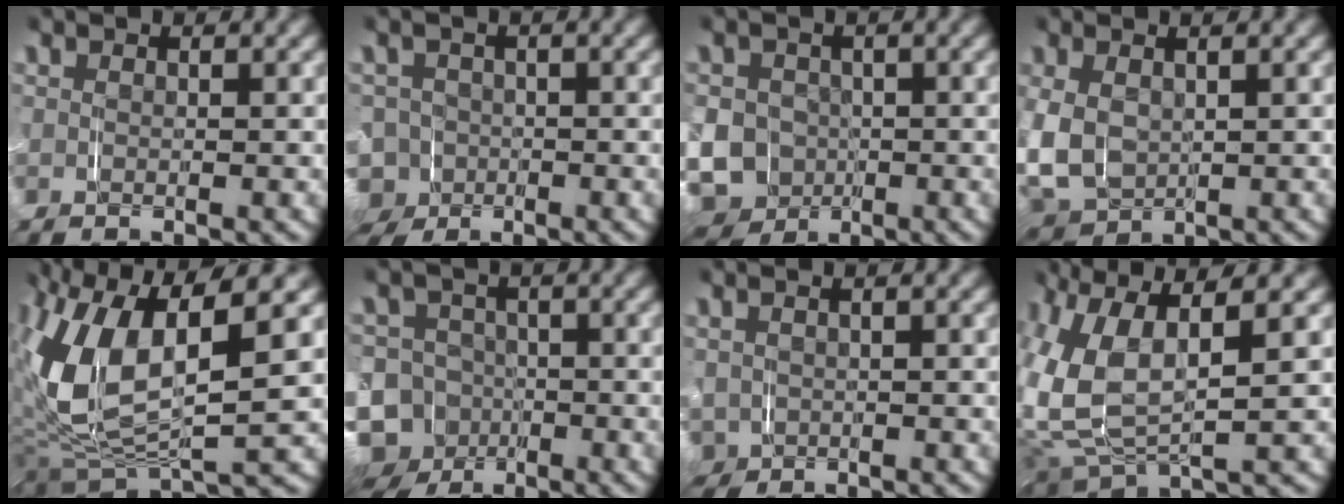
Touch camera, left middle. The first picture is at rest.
{"total": 8.8, "force": [-3.5, 7.7, 2.5], "torque": [-0.077, -0.042, -0.057]}
{"total": 12.3, "force": [-3.9, 11.1, 3.6], "torque": [-0.115, -0.054, -0.063]}
{"total": 8.7, "force": [-1.2, 7.6, 4.0], "torque": [-0.145, -0.040, -0.012]}
{"total": 10.7, "force": [0.8, 5.7, 9.0], "torque": [-0.202, -0.012, 0.016]}
{"total": 14.8, "force": [-6.6, 12.8, 3.5], "torque": [-0.105, -0.080, -0.111]}
{"total": 4.1, "force": [-1.3, 3.7, 1.3], "torque": [-0.054, -0.028, -0.015]}
{"total": 11.5, "force": [0.5, 8.4, 7.8], "torque": [-0.216, -0.024, 0.012]}